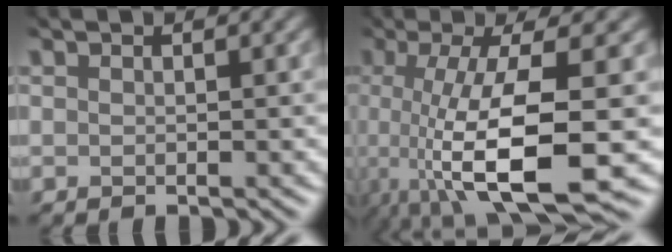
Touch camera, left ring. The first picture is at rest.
{"total": 11.5, "force": [-4.1, 2.7, 10.4], "torque": [-0.178, -0.018, -0.056]}